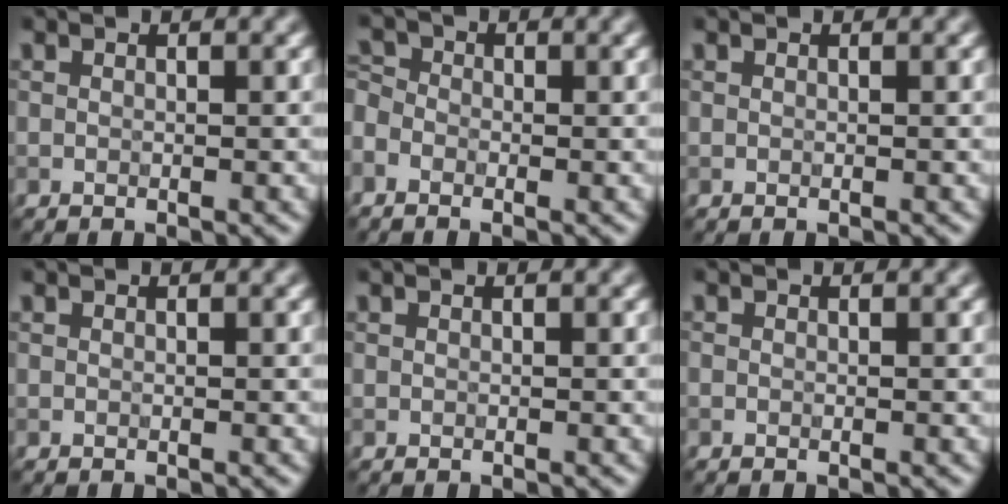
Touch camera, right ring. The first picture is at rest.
{"total": 2.1, "force": [-1.0, 1.5, 1.0], "torque": [-0.020, 0.006, -0.026]}
{"total": 0.0}
{"total": 0.0}
{"total": 0.0}
{"total": 0.0}